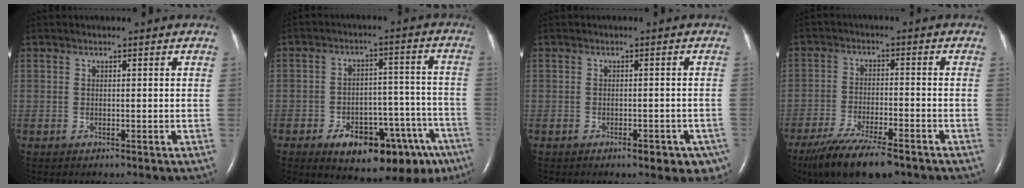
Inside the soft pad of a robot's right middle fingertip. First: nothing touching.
{"total": 17.3, "force": [-10.7, 7.3, 11.4], "torque": [-0.092, 0.040, -0.143]}
{"total": 5.2, "force": [-3.4, 2.1, 3.3], "torque": [-0.021, 0.002, -0.040]}
{"total": 12.9, "force": [-9.8, 2.5, 8.0], "torque": [-0.146, -0.033, -0.164]}